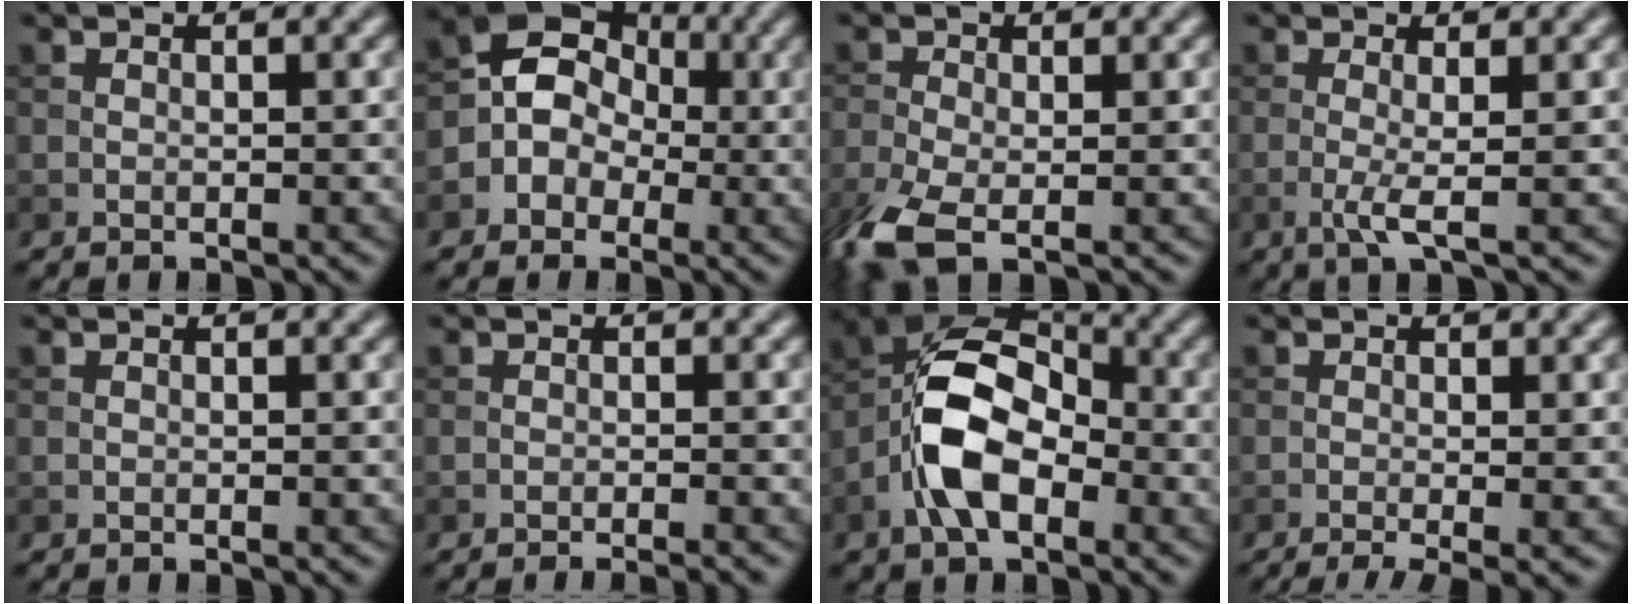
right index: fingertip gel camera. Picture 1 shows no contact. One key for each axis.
{"total": 6.5, "fx": -0.5, "fy": 6.0, "fz": 2.5, "tx": -0.017, "ty": 0.027, "tz": -0.038}
{"total": 6.0, "fx": -2.9, "fy": 2.8, "fz": 4.4, "tx": -0.115, "ty": -0.019, "tz": -0.066}
{"total": 2.4, "fx": -0.5, "fy": 0.2, "fz": 2.3, "tx": -0.050, "ty": -0.005, "tz": -0.012}
{"total": 0.0}
{"total": 2.3, "fx": -1.4, "fy": 0.4, "fz": 1.8, "tx": -0.017, "ty": 0.001, "tz": -0.025}
{"total": 8.3, "fx": -2.8, "fy": 4.6, "fz": 6.4, "tx": -0.123, "ty": 0.013, "tz": -0.060}
{"total": 4.3, "fx": -1.8, "fy": 1.2, "fz": 3.7, "tx": -0.055, "ty": -0.010, "tz": -0.025}